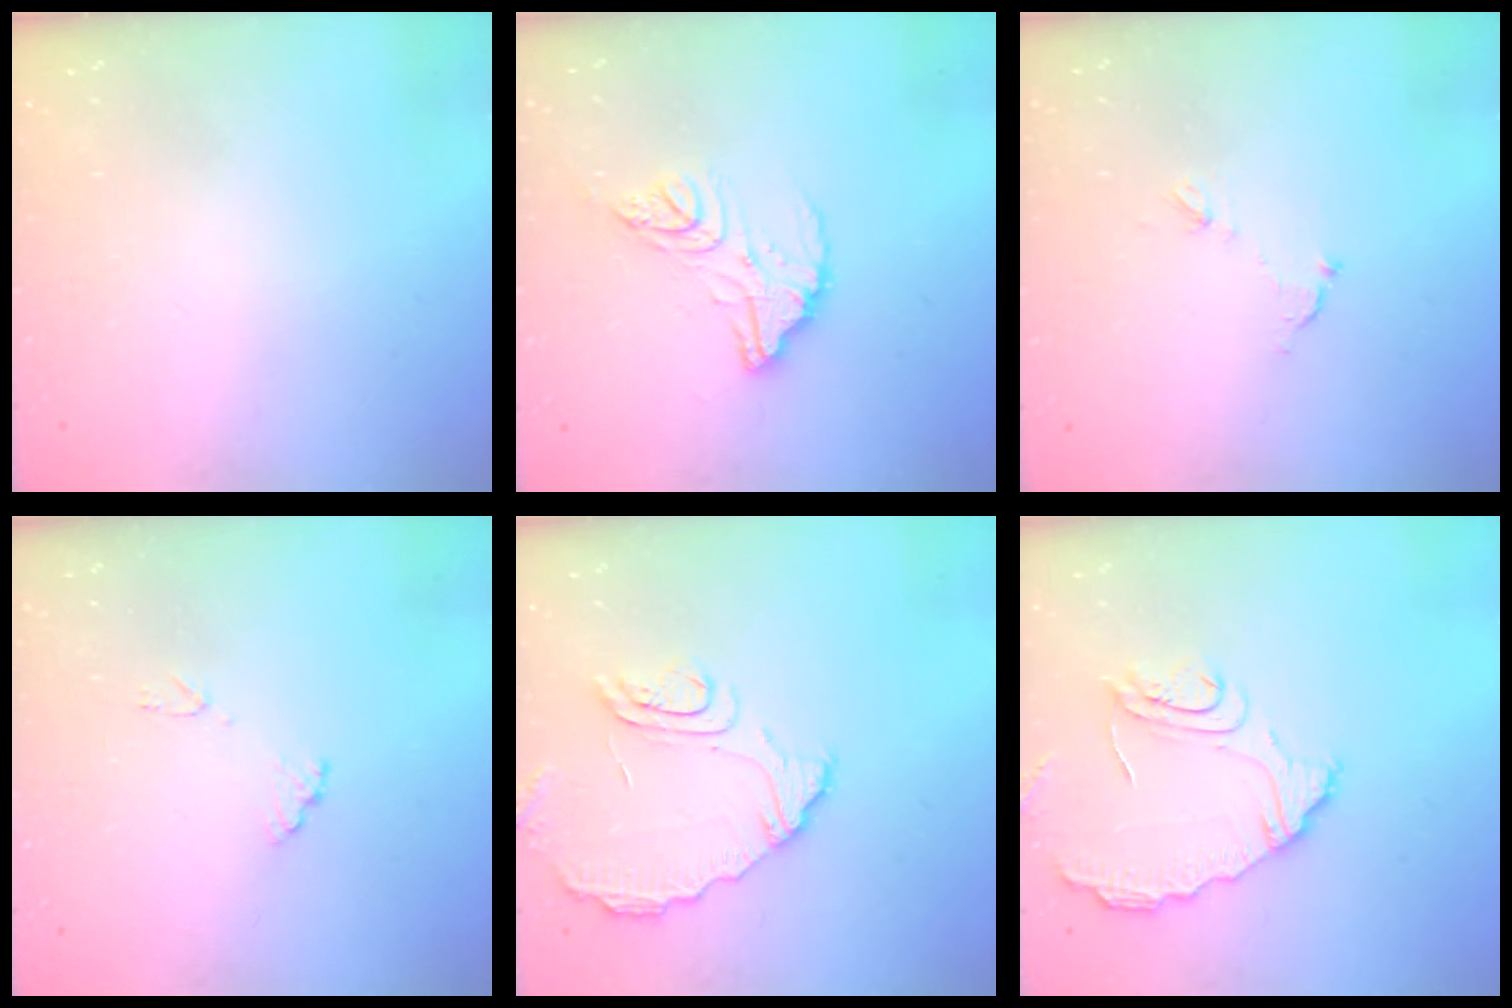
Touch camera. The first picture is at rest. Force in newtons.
{"total": 13.0, "press": 12.9, "slide": 1.2}
{"total": 6.3, "press": 6.3, "slide": 0.2}
{"total": 8.3, "press": 8.2, "slide": 0.7}
{"total": 8.7, "press": 8.6, "slide": 0.8}
{"total": 11.6, "press": 11.5, "slide": 0.8}